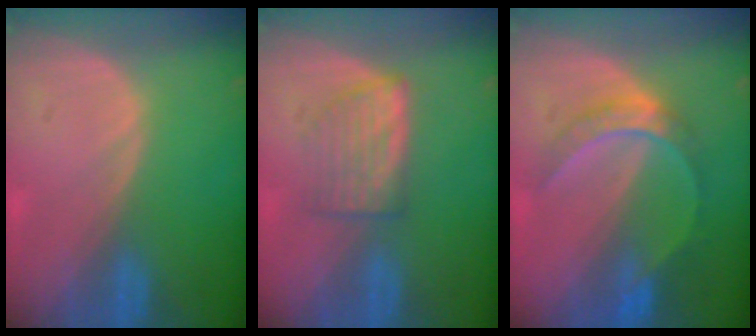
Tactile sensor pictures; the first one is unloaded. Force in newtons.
{"total": 5.0, "press": 4.9, "slide": 1.2}
{"total": 6.1, "press": 5.7, "slide": 2.2}